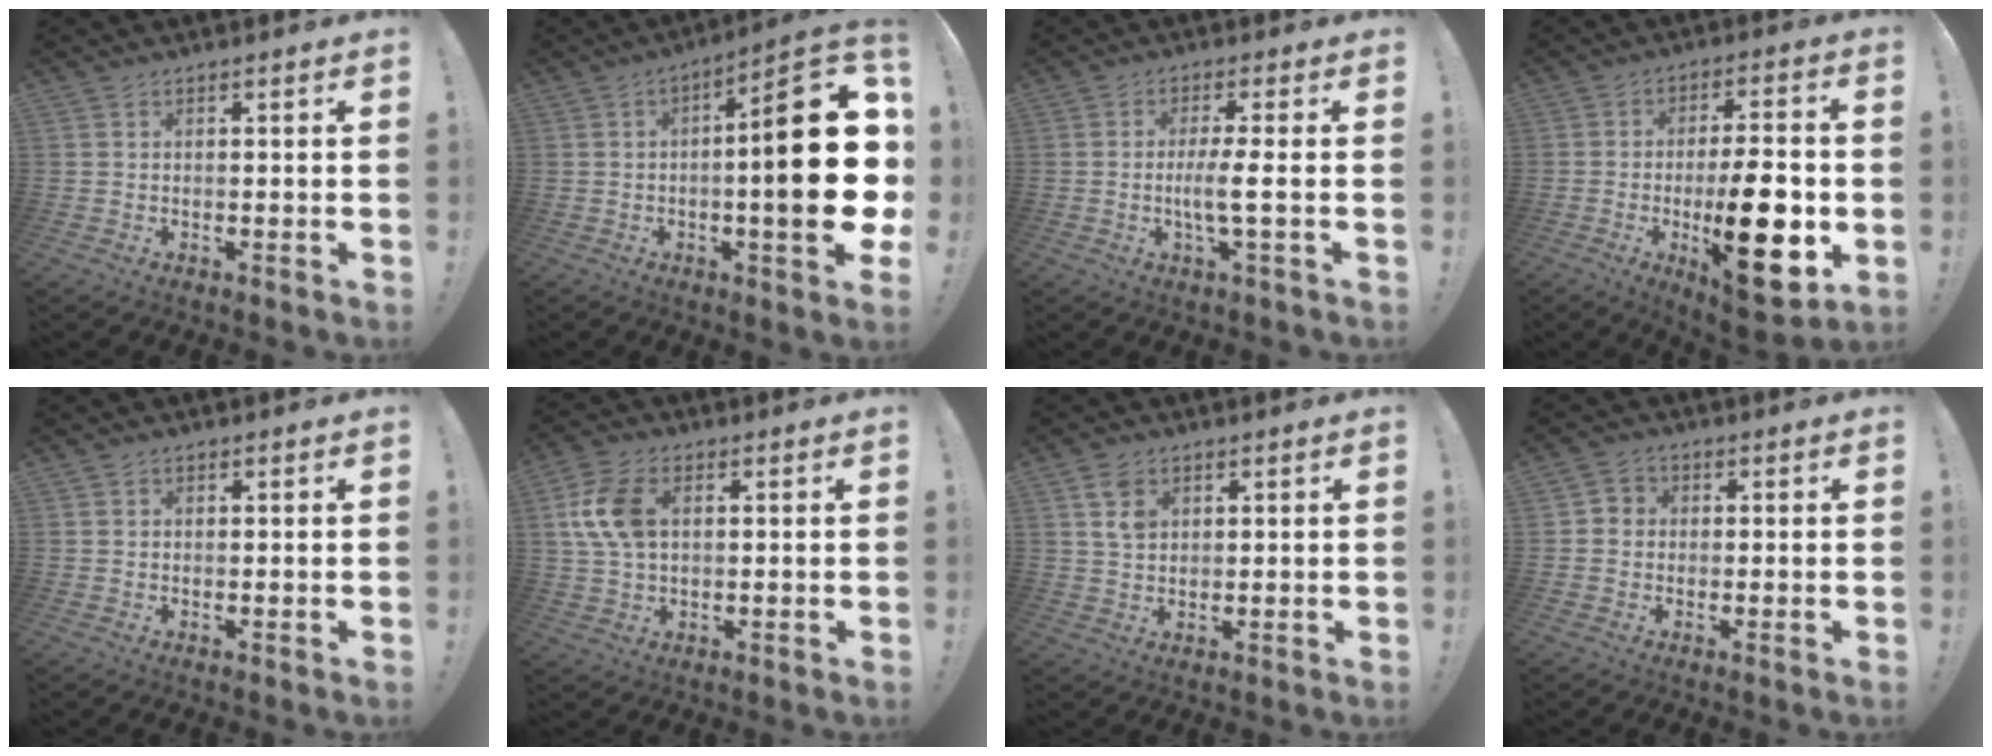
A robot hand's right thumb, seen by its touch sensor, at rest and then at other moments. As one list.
[{"total": 24.5, "force": [-1.3, 5.9, 23.8], "torque": [-0.344, 0.007, -0.021]}, {"total": 6.5, "force": [-1.1, 0.3, 6.4], "torque": [-0.127, -0.006, -0.024]}, {"total": 20.5, "force": [-4.4, 6.6, 18.9], "torque": [-0.292, 0.004, -0.056]}, {"total": 0.5, "force": [0.3, 0.4, 0.1], "torque": [0.004, -0.001, 0.004]}, {"total": 12.1, "force": [2.6, 7.7, 8.9], "torque": [-0.175, 0.007, 0.051]}, {"total": 5.9, "force": [2.6, 4.1, 3.3], "torque": [-0.051, -0.005, 0.050]}, {"total": 3.3, "force": [-0.5, 3.1, 1.1], "torque": [-0.016, 0.009, -0.009]}]